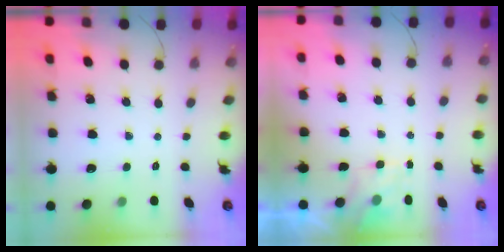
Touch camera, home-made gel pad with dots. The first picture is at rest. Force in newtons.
{"total": 2.0, "press": 1.6, "slide": 1.2}